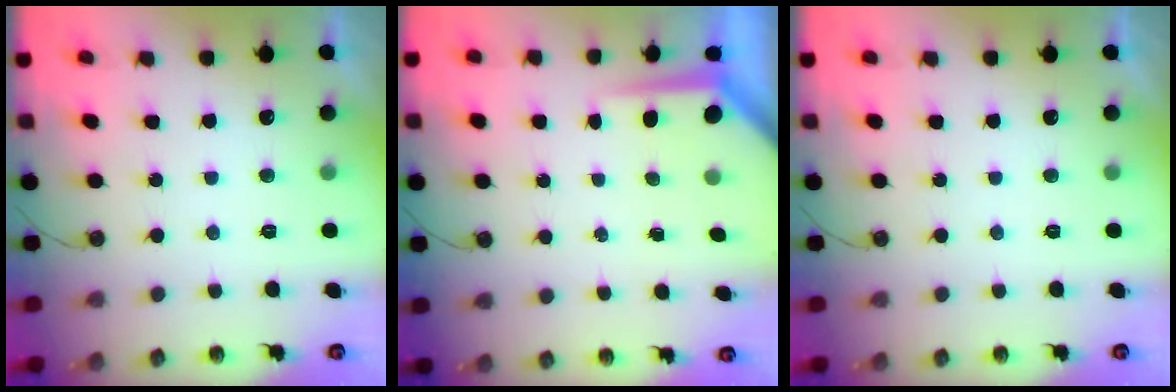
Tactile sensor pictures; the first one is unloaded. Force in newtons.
{"total": 3.9, "press": 3.9, "slide": 0.3}
{"total": 0.0}